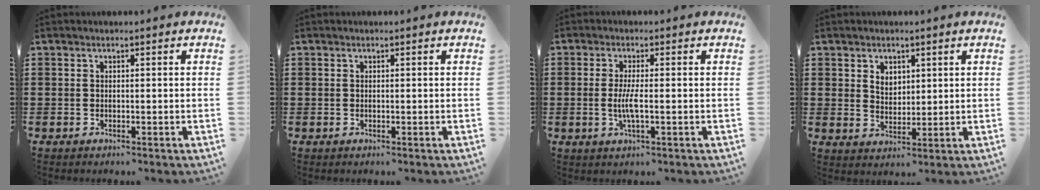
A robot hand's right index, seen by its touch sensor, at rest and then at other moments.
{"total": 0.0}
{"total": 3.6, "force": [-0.5, 0.3, 3.6], "torque": [-0.078, -0.011, -0.014]}
{"total": 2.7, "force": [1.6, 2.0, 1.0], "torque": [-0.017, 0.005, 0.027]}